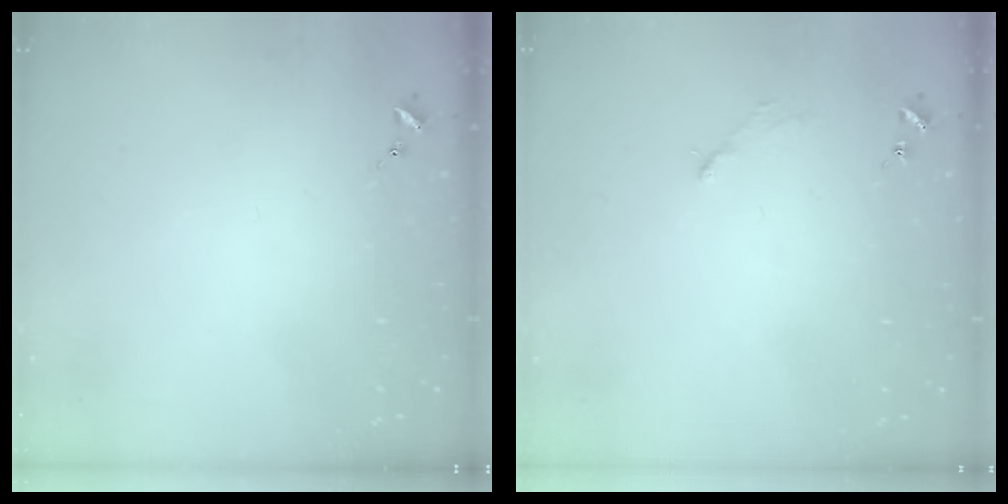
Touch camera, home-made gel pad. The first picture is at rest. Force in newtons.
{"total": 2.9, "press": 2.9, "slide": 0.4}